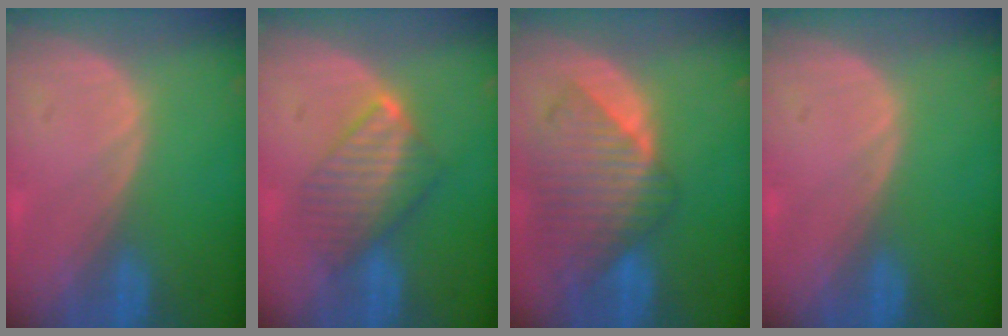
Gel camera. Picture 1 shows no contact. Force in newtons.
{"total": 6.4, "press": 6.3, "slide": 0.8}
{"total": 9.8, "press": 8.6, "slide": 4.8}
{"total": 0.0}